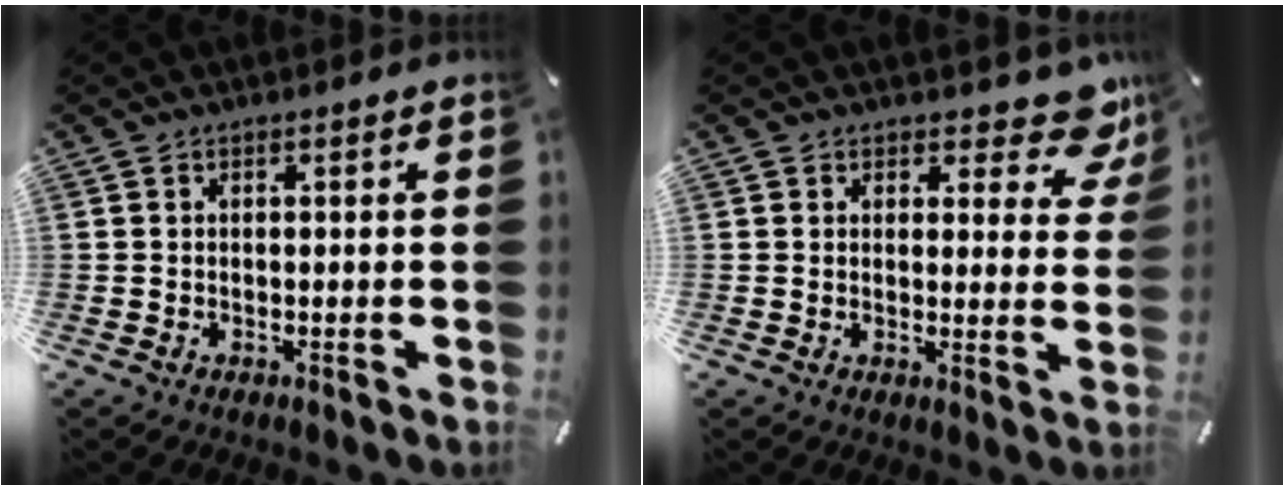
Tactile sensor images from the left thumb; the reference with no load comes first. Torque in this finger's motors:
{"motor_torque": [0.49, -0.32, 0.17, 0.12, -0.01]}